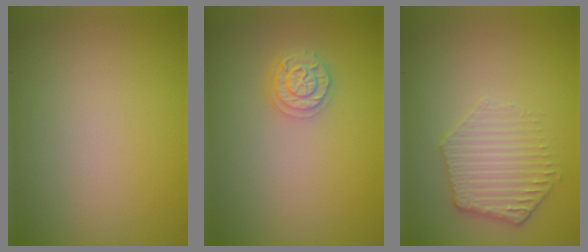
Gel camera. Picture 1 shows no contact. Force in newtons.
{"total": 2.6, "press": 2.4, "slide": 1.0}
{"total": 3.2, "press": 3.0, "slide": 1.1}